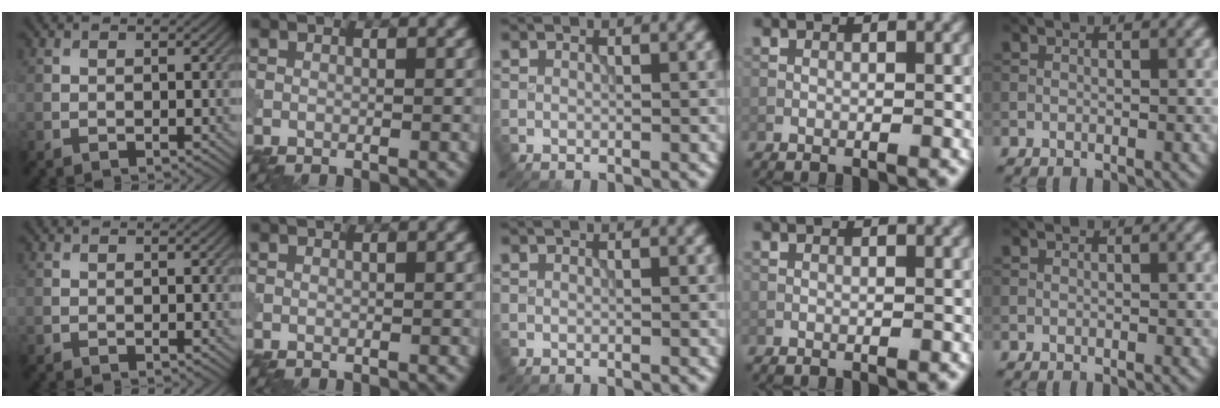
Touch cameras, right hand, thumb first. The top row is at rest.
{}